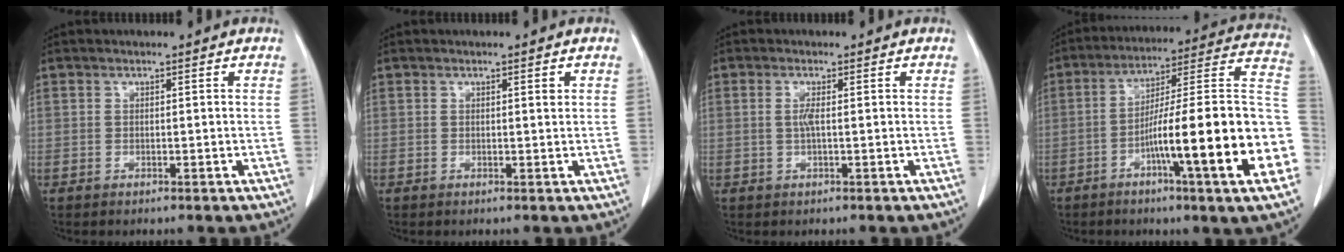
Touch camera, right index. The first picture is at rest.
{"total": 0.6, "force": [0.3, 0.1, 0.5], "torque": [-0.012, -0.001, 0.004]}
{"total": 1.6, "force": [0.1, 0.1, 1.6], "torque": [-0.038, 0.001, 0.001]}
{"total": 23.2, "force": [-6.7, 0.6, 22.2], "torque": [-0.250, 0.012, -0.103]}